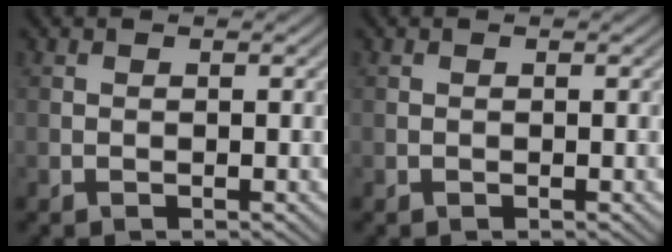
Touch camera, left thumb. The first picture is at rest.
{"total": 0.8, "force": [-0.4, -0.7, -0.2], "torque": [0.011, 0.000, -0.006]}